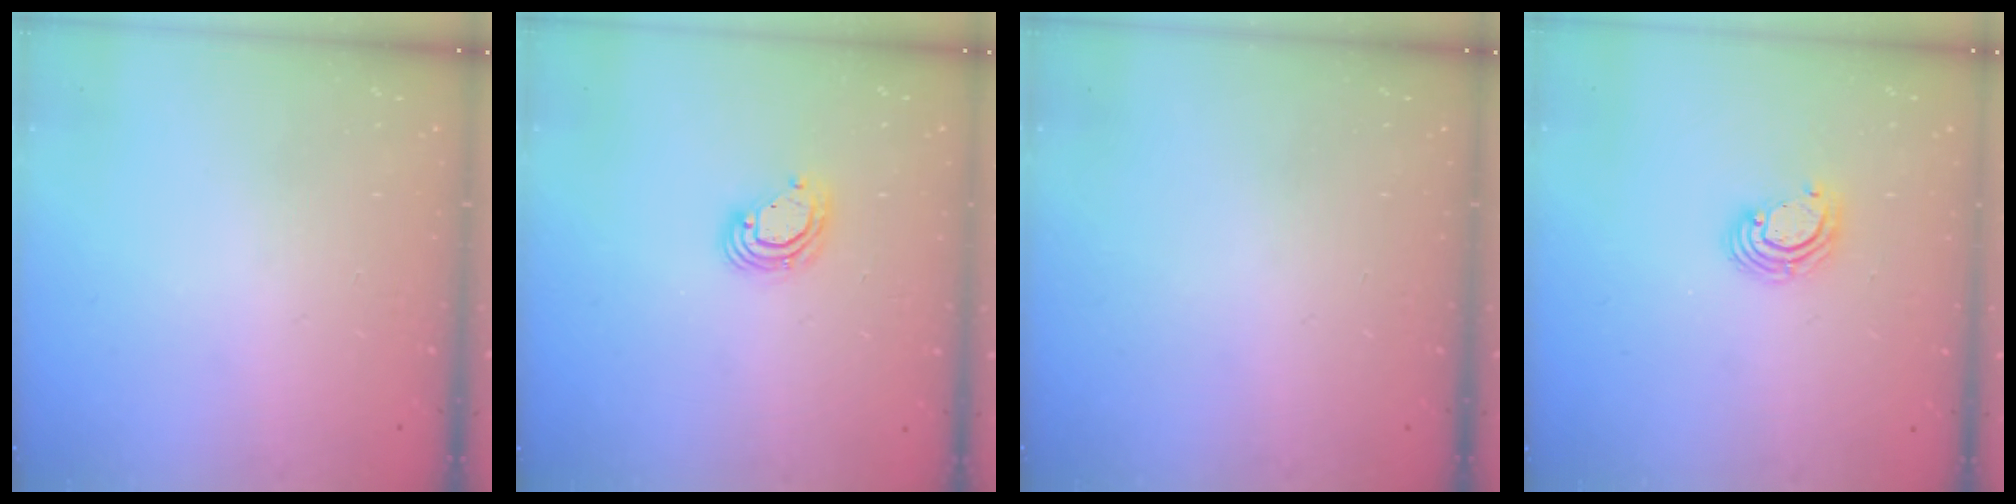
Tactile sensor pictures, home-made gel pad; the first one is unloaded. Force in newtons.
{"total": 7.3, "press": 7.2, "slide": 1.1}
{"total": 0.0}
{"total": 4.0, "press": 3.9, "slide": 0.2}